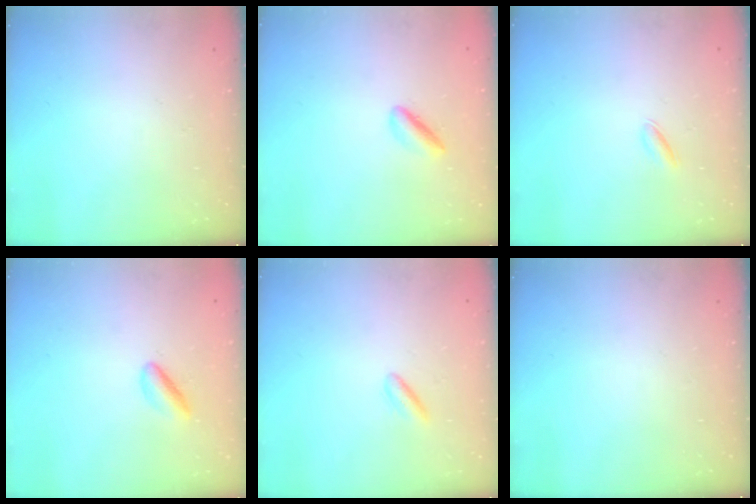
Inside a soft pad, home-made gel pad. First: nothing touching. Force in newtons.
{"total": 2.1, "press": 2.0, "slide": 0.5}
{"total": 2.1, "press": 2.1, "slide": 0.6}
{"total": 2.9, "press": 2.8, "slide": 0.4}
{"total": 2.5, "press": 2.3, "slide": 1.0}
{"total": 0.0}